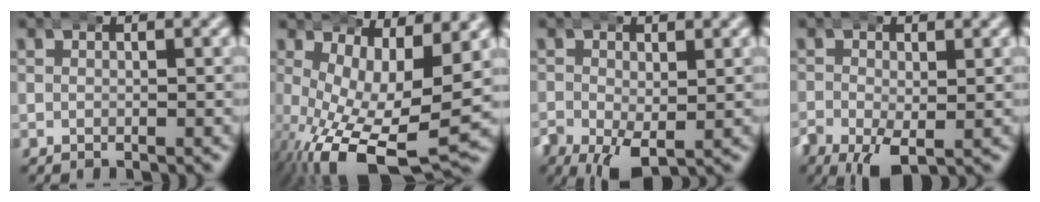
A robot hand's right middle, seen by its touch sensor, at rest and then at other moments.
{"total": 10.5, "force": [-4.1, 5.3, 8.1], "torque": [-0.158, -0.071, -0.029]}
{"total": 5.1, "force": [-2.4, 3.0, 3.3], "torque": [-0.083, -0.040, -0.022]}
{"total": 4.6, "force": [-2.4, 2.5, 3.1], "torque": [-0.077, -0.036, -0.024]}